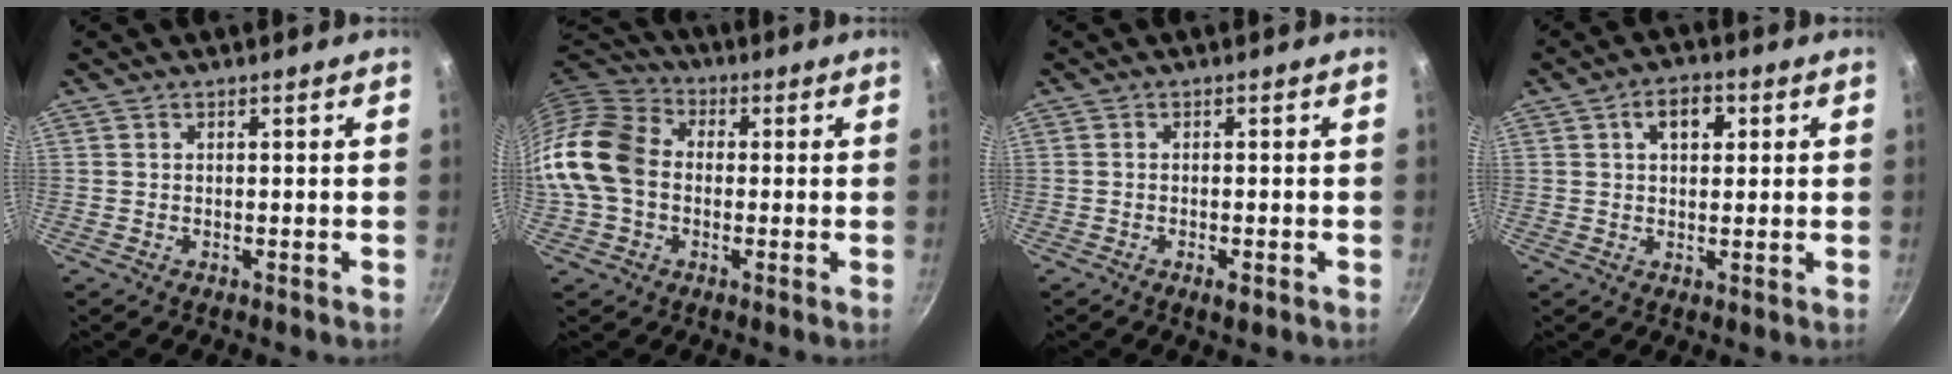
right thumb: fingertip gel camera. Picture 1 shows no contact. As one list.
[{"total": 14.6, "force": [-0.9, 11.1, 9.3], "torque": [-0.162, 0.029, -0.034]}, {"total": 1.8, "force": [-0.9, 0.6, 1.4], "torque": [-0.033, 0.002, -0.015]}, {"total": 5.6, "force": [1.8, 3.6, 4.0], "torque": [-0.041, 0.006, 0.023]}]